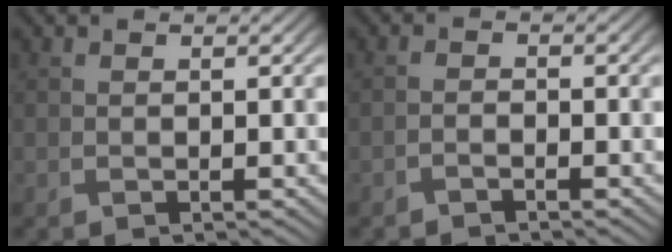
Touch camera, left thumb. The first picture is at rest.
{"total": 1.0, "force": [-0.9, 0.2, 0.4], "torque": [-0.009, 0.002, -0.020]}